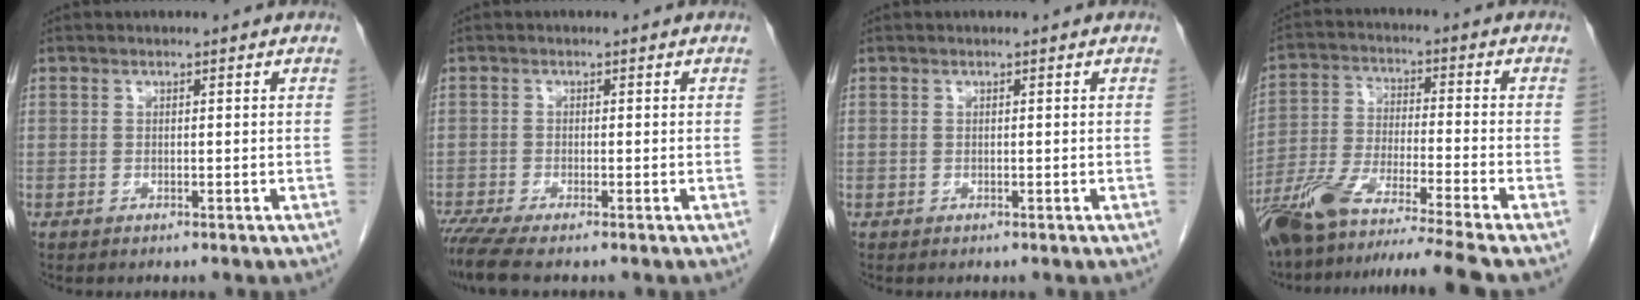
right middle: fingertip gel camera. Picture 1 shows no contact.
{"total": 4.4, "force": [-3.5, 0.0, 2.6], "torque": [-0.048, -0.013, -0.067]}
{"total": 0.0}
{"total": 15.5, "force": [-13.2, -2.3, 7.7], "torque": [-0.146, -0.030, -0.230]}